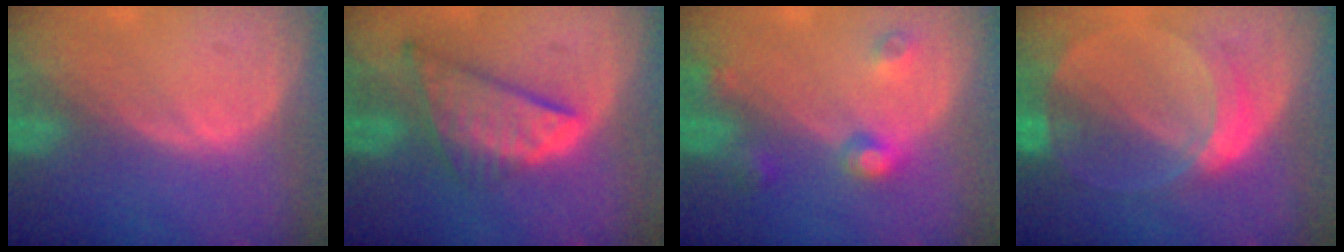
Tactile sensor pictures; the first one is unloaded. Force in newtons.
{"total": 8.7, "press": 7.4, "slide": 4.5}
{"total": 4.5, "press": 4.0, "slide": 2.1}
{"total": 6.4, "press": 5.7, "slide": 2.9}